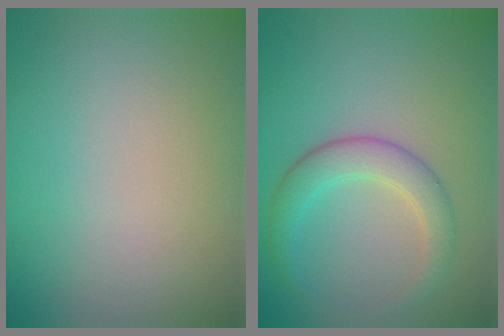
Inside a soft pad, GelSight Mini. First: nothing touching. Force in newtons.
{"total": 3.5, "press": 3.5, "slide": 0.1}